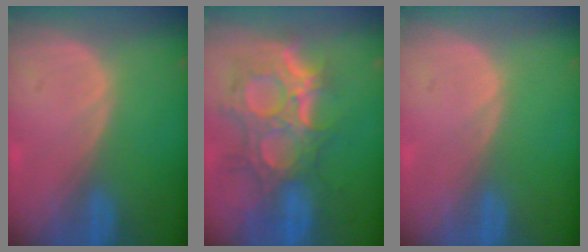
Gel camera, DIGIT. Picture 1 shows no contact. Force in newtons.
{"total": 12.0, "press": 10.7, "slide": 5.4}
{"total": 0.0}